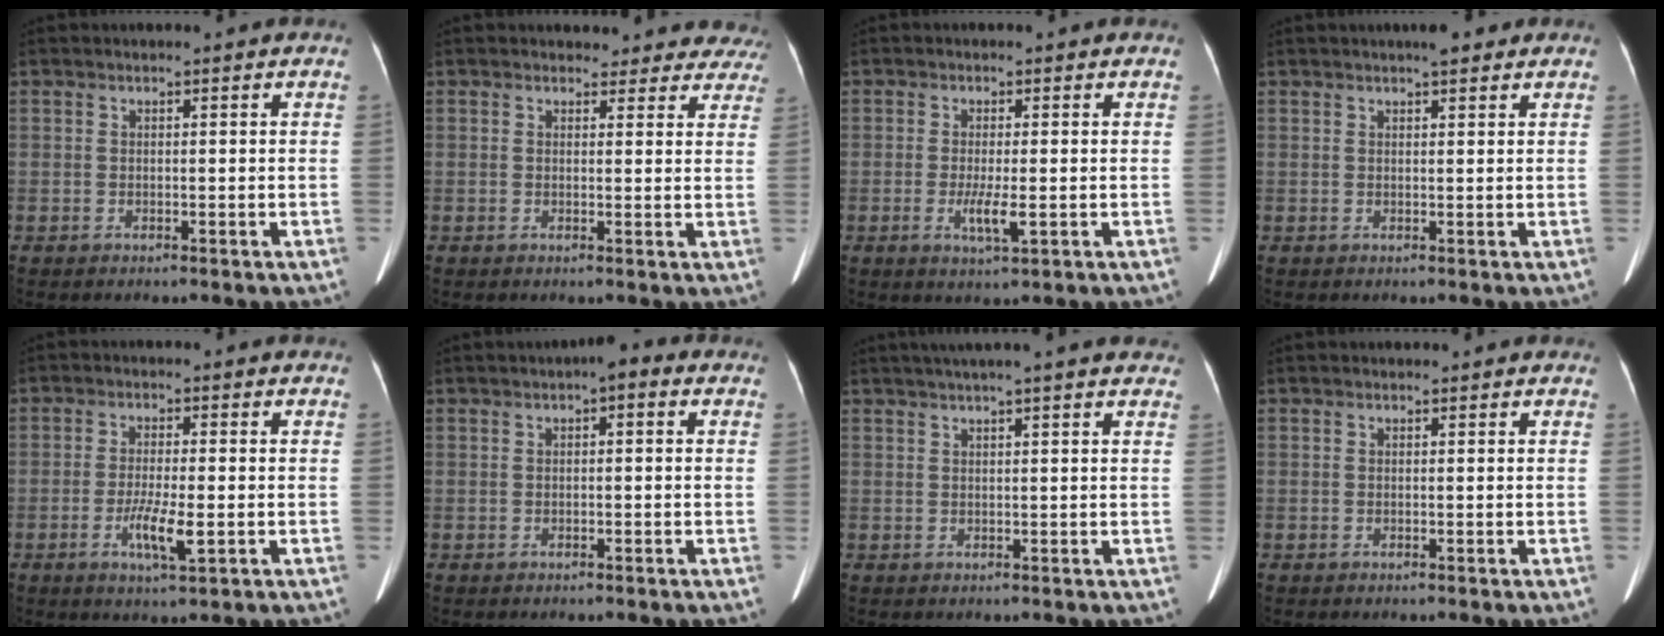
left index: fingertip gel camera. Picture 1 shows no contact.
{"total": 9.6, "force": [8.8, 3.9, 0.0], "torque": [0.053, -0.012, 0.060]}
{"total": 3.5, "force": [-0.8, 0.5, 3.4], "torque": [-0.066, -0.007, -0.012]}
{"total": 2.8, "force": [2.1, 0.6, 1.8], "torque": [-0.023, 0.006, 0.029]}
{"total": 5.1, "force": [-1.5, 0.6, 4.8], "torque": [-0.094, -0.009, -0.025]}
{"total": 2.5, "force": [0.8, 0.9, 2.2], "torque": [-0.023, 0.012, 0.005]}
{"total": 13.8, "force": [11.7, 1.2, 7.1], "torque": [-0.107, 0.042, 0.145]}
{"total": 1.3, "force": [1.2, 0.4, 0.4], "torque": [-0.013, 0.008, 0.011]}